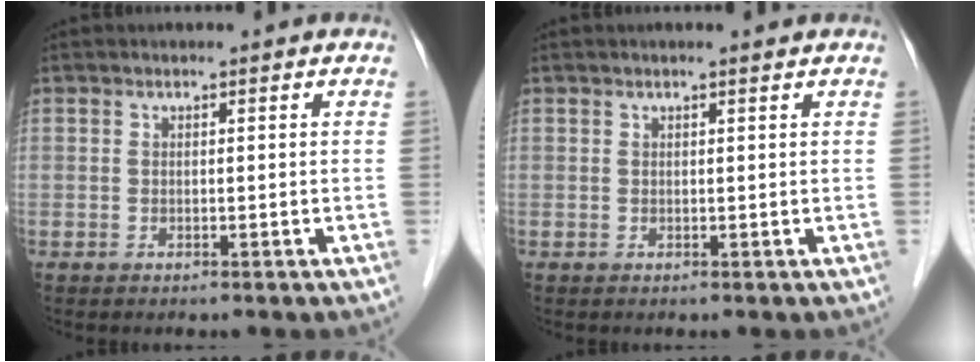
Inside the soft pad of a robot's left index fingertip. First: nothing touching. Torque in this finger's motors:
{"motor_torque": [0.22, -0.11, -0.05, -0.01]}